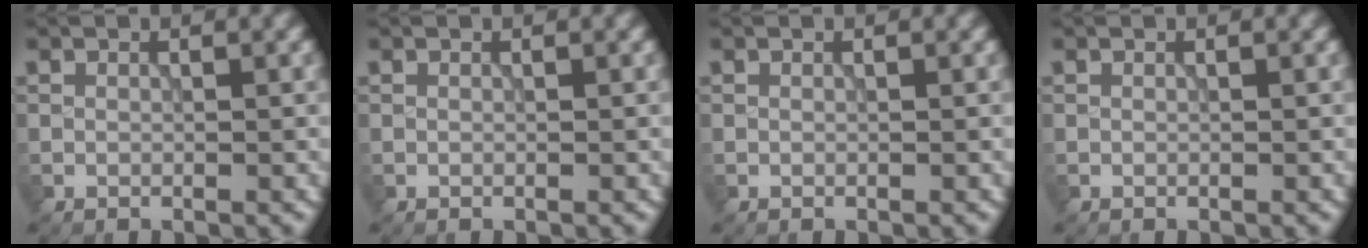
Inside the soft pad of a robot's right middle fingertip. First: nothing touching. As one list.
[{"total": 0.0}, {"total": 0.0}, {"total": 0.0}]